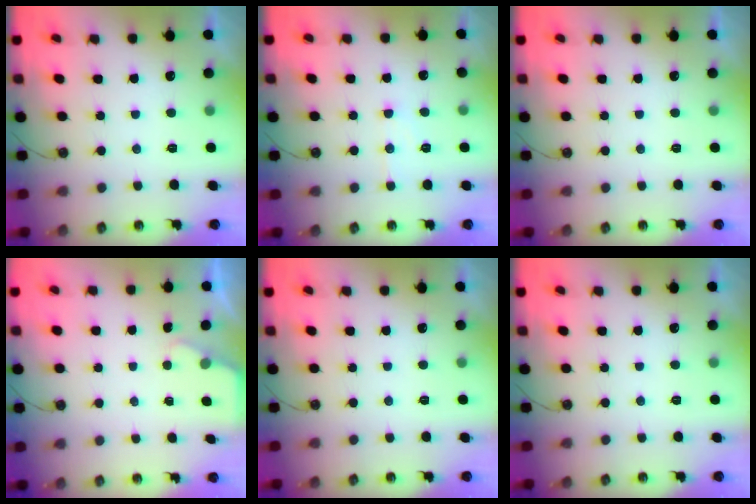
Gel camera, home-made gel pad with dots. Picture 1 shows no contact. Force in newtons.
{"total": 6.9, "press": 6.9, "slide": 0.4}
{"total": 0.0}
{"total": 1.5, "press": 1.5, "slide": 0.3}
{"total": 0.0}
{"total": 0.0}